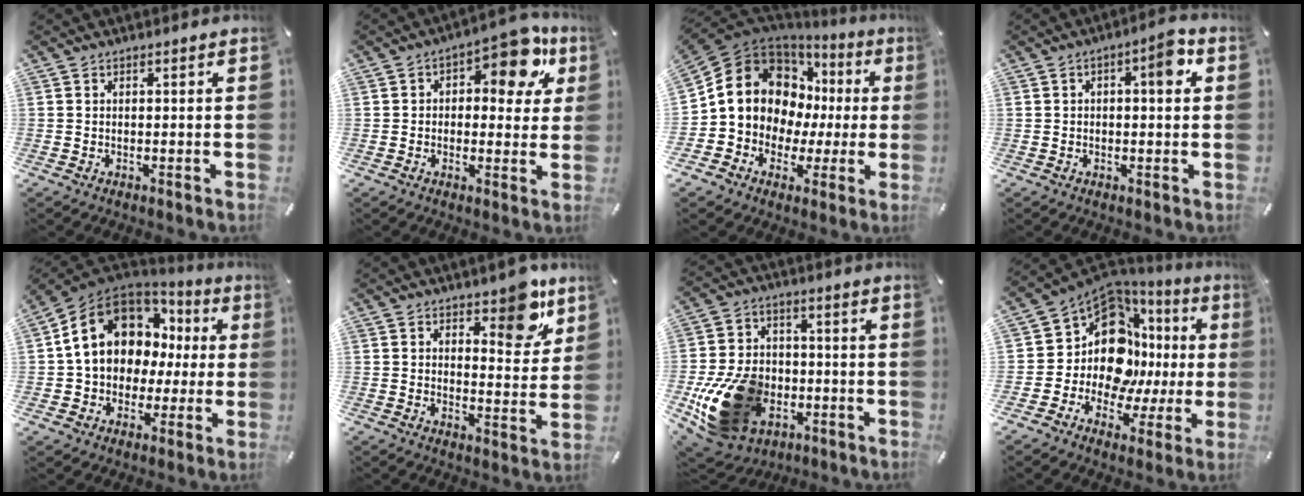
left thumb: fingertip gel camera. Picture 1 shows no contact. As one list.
[{"total": 12.3, "force": [5.0, 6.4, 9.2], "torque": [-0.117, -0.023, 0.082]}, {"total": 14.0, "force": [2.8, 12.4, 5.8], "torque": [-0.103, -0.025, 0.059]}, {"total": 6.4, "force": [1.2, 2.6, 5.7], "torque": [-0.080, 0.004, 0.011]}, {"total": 14.6, "force": [4.3, 11.9, 7.3], "torque": [-0.147, -0.018, 0.084]}, {"total": 9.6, "force": [6.4, 4.5, 5.5], "torque": [-0.045, -0.044, 0.102]}, {"total": 19.9, "force": [-5.8, 14.8, 12.1], "torque": [-0.243, 0.027, -0.085]}, {"total": 15.5, "force": [3.8, 12.0, 9.0], "torque": [-0.172, -0.059, 0.075]}]